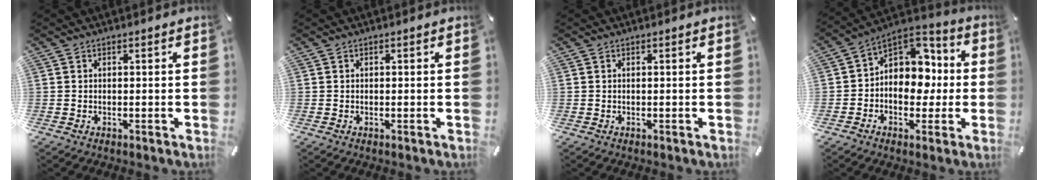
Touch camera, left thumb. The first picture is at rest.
{"total": 0.0}
{"total": 0.0}
{"total": 10.5, "force": [-0.3, 9.2, 5.1], "torque": [-0.067, -0.008, -0.003]}